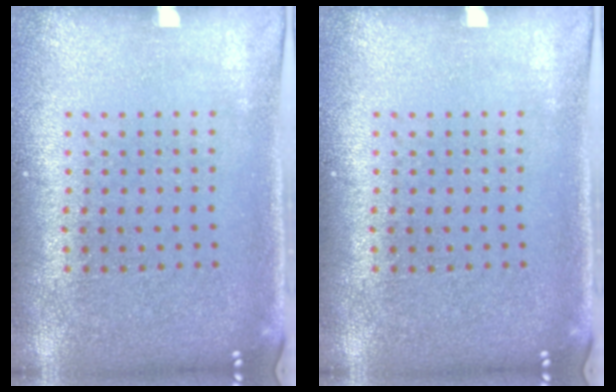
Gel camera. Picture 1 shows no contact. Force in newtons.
{"total": 0.0}